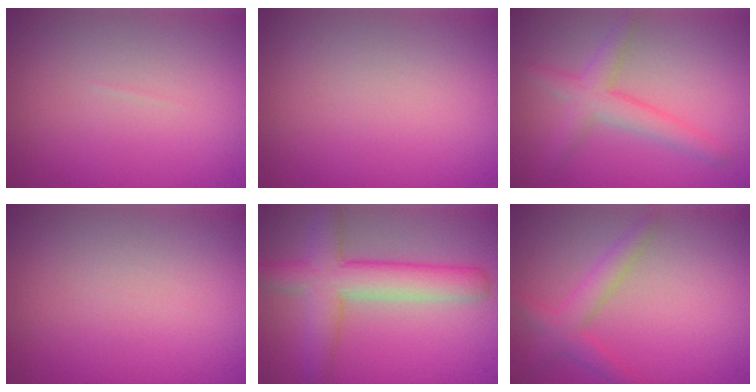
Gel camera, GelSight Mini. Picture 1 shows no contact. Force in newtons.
{"total": 0.0}
{"total": 3.0, "press": 3.0, "slide": 0.1}
{"total": 0.0}
{"total": 6.4, "press": 6.4, "slide": 0.2}
{"total": 2.6, "press": 2.6, "slide": 0.2}